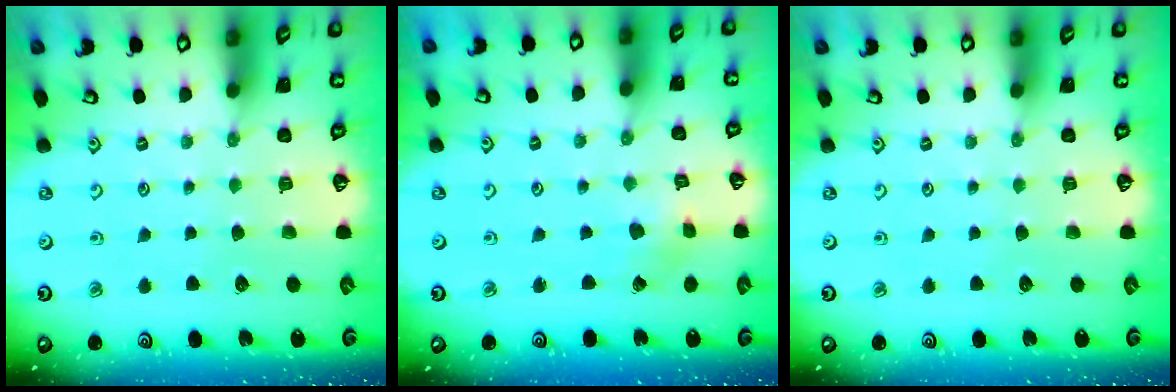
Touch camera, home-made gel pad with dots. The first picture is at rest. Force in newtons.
{"total": 2.1, "press": 2.1, "slide": 0.1}
{"total": 0.0}